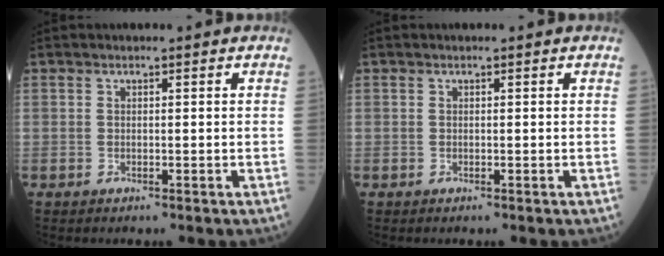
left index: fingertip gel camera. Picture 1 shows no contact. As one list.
[{"total": 0.0}]